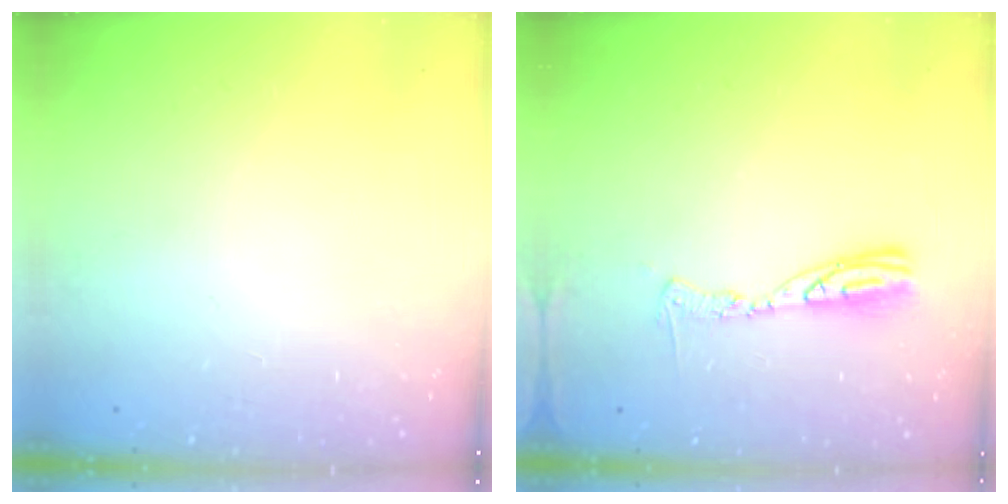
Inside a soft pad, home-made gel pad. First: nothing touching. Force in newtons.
{"total": 8.8, "press": 8.8, "slide": 0.9}